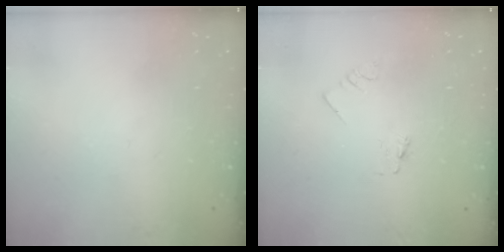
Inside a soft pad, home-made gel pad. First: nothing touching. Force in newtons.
{"total": 0.0}